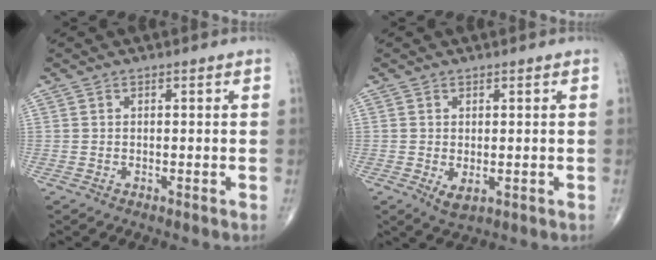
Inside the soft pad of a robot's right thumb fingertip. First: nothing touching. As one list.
[{"total": 2.8, "force": [-0.5, 1.5, 2.3], "torque": [-0.037, -0.005, 0.001]}]